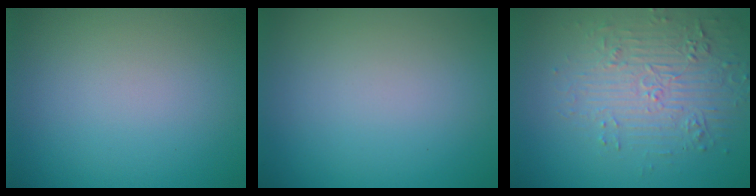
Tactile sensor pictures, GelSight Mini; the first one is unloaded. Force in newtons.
{"total": 0.0}
{"total": 4.3, "press": 3.9, "slide": 1.7}